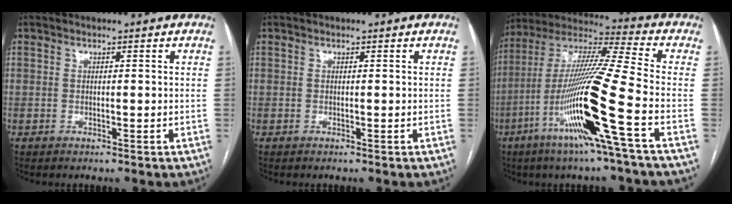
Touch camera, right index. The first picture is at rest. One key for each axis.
{"total": 0.0}
{"total": 19.4, "fx": -7.3, "fy": -1.4, "fz": 17.9, "tx": -0.367, "ty": -0.025, "tz": -0.147}